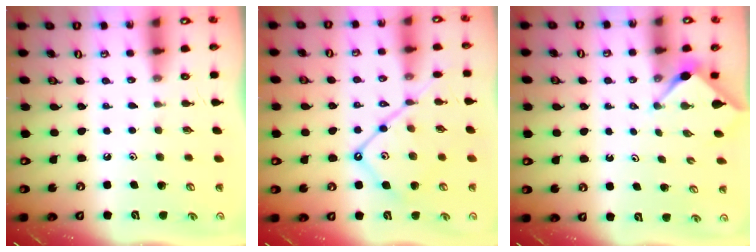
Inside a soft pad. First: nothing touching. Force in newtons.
{"total": 13.7, "press": 13.6, "slide": 1.2}
{"total": 2.9, "press": 2.8, "slide": 0.3}